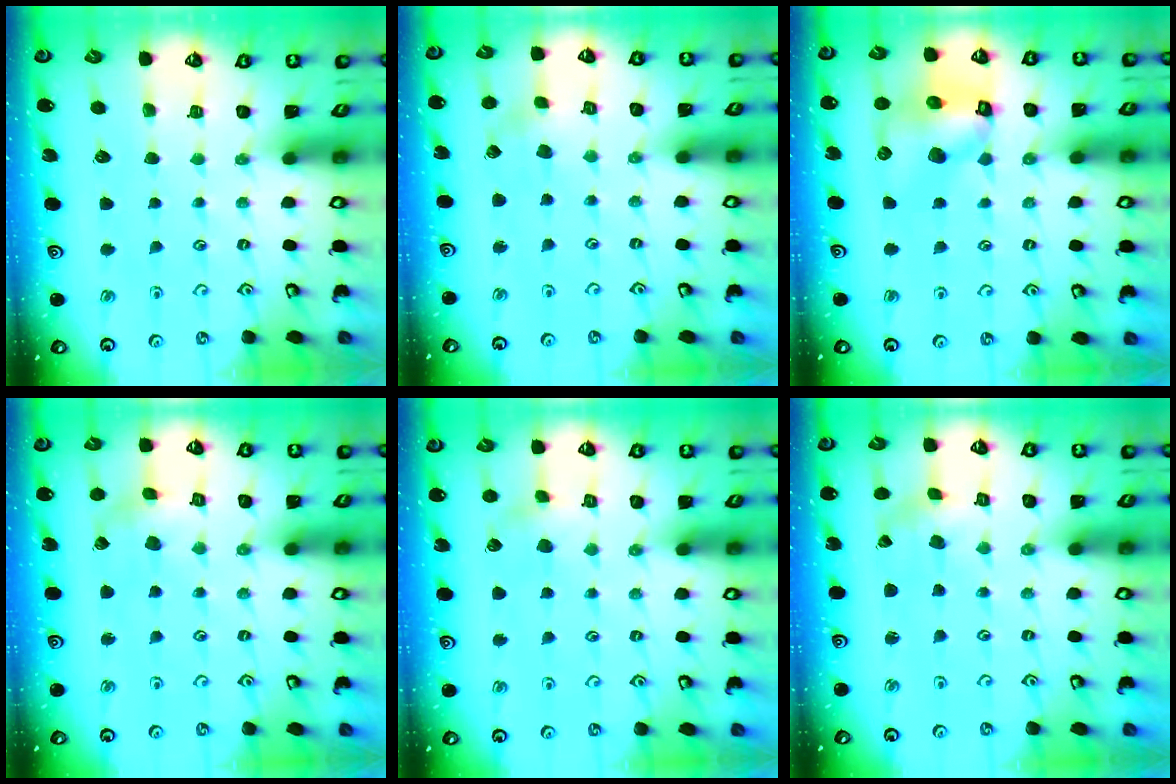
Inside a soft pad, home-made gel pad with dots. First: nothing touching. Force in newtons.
{"total": 2.0, "press": 1.9, "slide": 0.3}
{"total": 10.9, "press": 10.8, "slide": 1.5}
{"total": 2.4, "press": 2.3, "slide": 0.5}
{"total": 4.0, "press": 4.0, "slide": 0.2}
{"total": 1.5, "press": 1.5, "slide": 0.2}